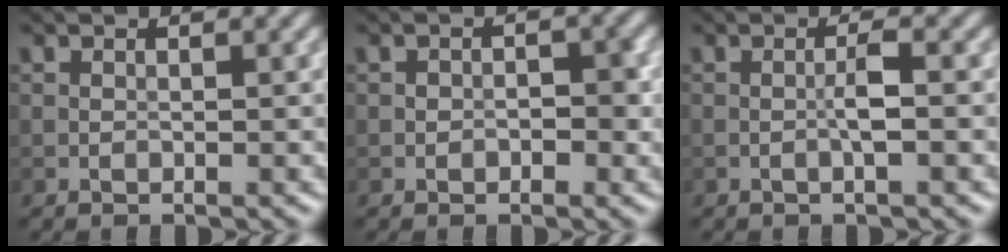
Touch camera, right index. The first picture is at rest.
{"total": 2.0, "force": [-0.3, 1.4, 1.5], "torque": [-0.014, -0.001, -0.005]}
{"total": 1.5, "force": [-0.3, 0.0, 1.5], "torque": [-0.027, 0.003, -0.006]}